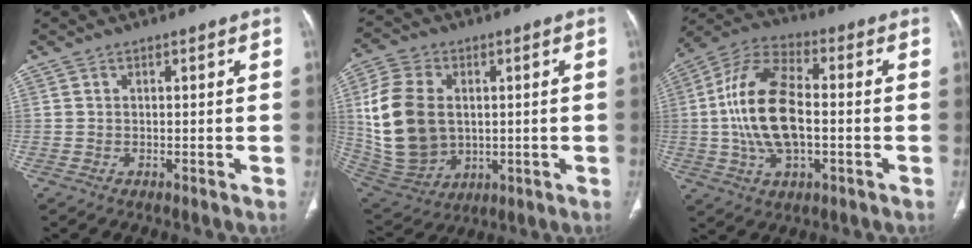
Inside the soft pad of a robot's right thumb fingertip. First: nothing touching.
{"total": 17.7, "force": [1.7, 12.8, 12.2], "torque": [-0.230, -0.006, 0.049]}
{"total": 16.8, "force": [-1.0, 8.5, 14.5], "torque": [-0.285, 0.022, -0.022]}